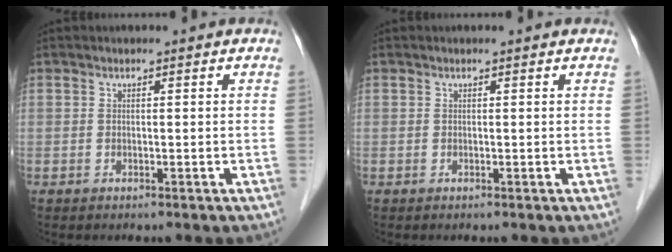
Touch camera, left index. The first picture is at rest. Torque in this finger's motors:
{"motor_torque": [0.08, -0.09, -0.05, 0.01]}